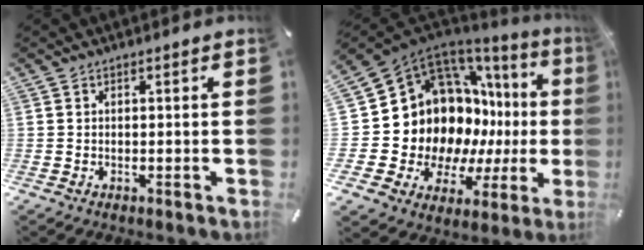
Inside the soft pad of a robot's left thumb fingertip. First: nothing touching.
{"total": 19.3, "force": [2.8, 15.3, 11.5], "torque": [-0.172, -0.090, 0.098]}